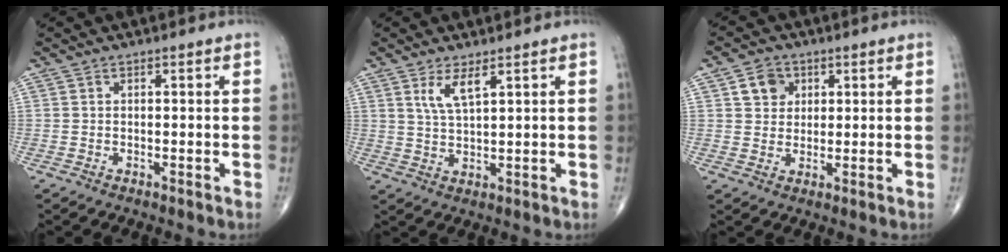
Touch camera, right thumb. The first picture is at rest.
{"total": 4.5, "force": [2.4, 1.2, 3.6], "torque": [-0.074, -0.017, 0.055]}
{"total": 5.1, "force": [1.9, 4.3, 2.0], "torque": [-0.011, -0.005, 0.030]}